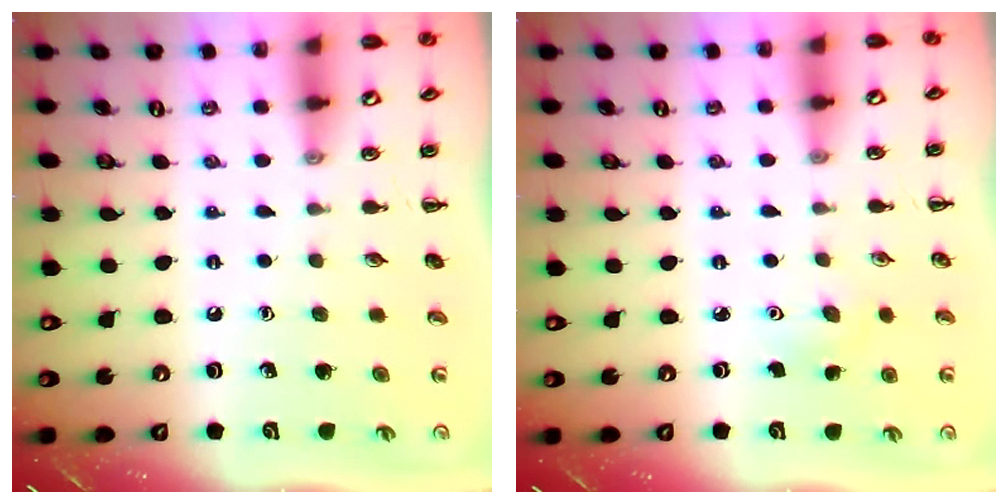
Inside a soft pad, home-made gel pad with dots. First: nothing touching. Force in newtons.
{"total": 3.5, "press": 3.4, "slide": 1.0}